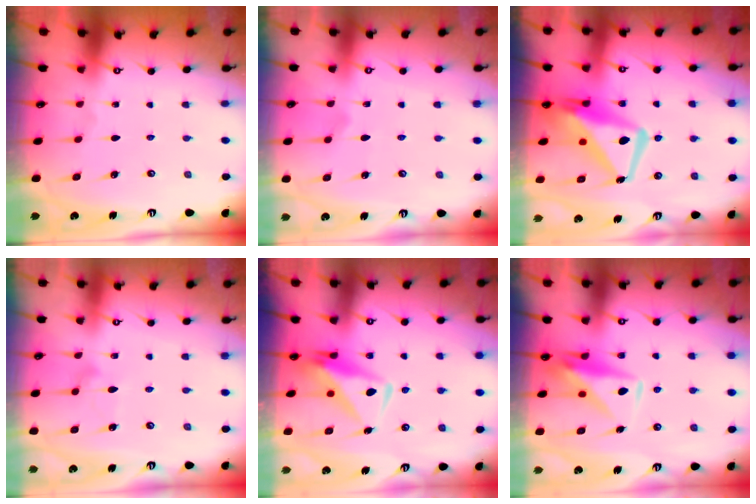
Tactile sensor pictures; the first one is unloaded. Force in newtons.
{"total": 6.5, "press": 6.5, "slide": 0.2}
{"total": 14.9, "press": 14.8, "slide": 1.8}
{"total": 8.0, "press": 8.0, "slide": 0.5}
{"total": 10.3, "press": 10.2, "slide": 1.0}
{"total": 9.3, "press": 9.3, "slide": 0.6}